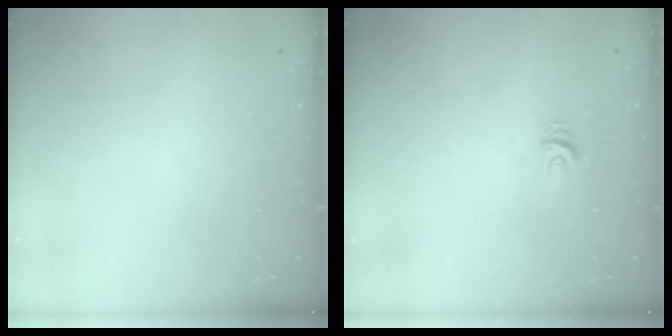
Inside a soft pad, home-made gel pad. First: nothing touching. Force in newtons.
{"total": 5.0, "press": 5.0, "slide": 0.5}